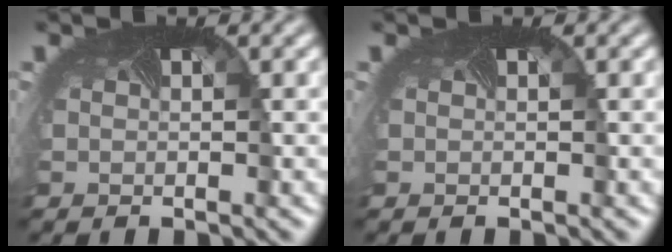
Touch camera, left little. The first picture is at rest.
{"total": 0.0}